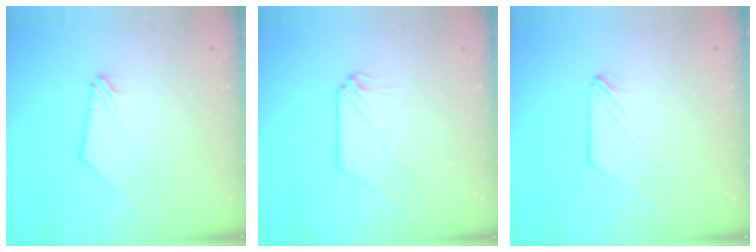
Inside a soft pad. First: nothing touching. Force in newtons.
{"total": 0.0}
{"total": 1.3, "press": 1.3, "slide": 0.3}